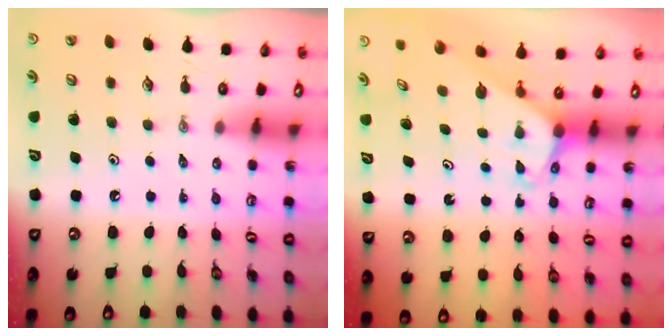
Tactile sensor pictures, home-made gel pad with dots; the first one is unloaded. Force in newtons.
{"total": 2.0, "press": 2.0, "slide": 0.0}